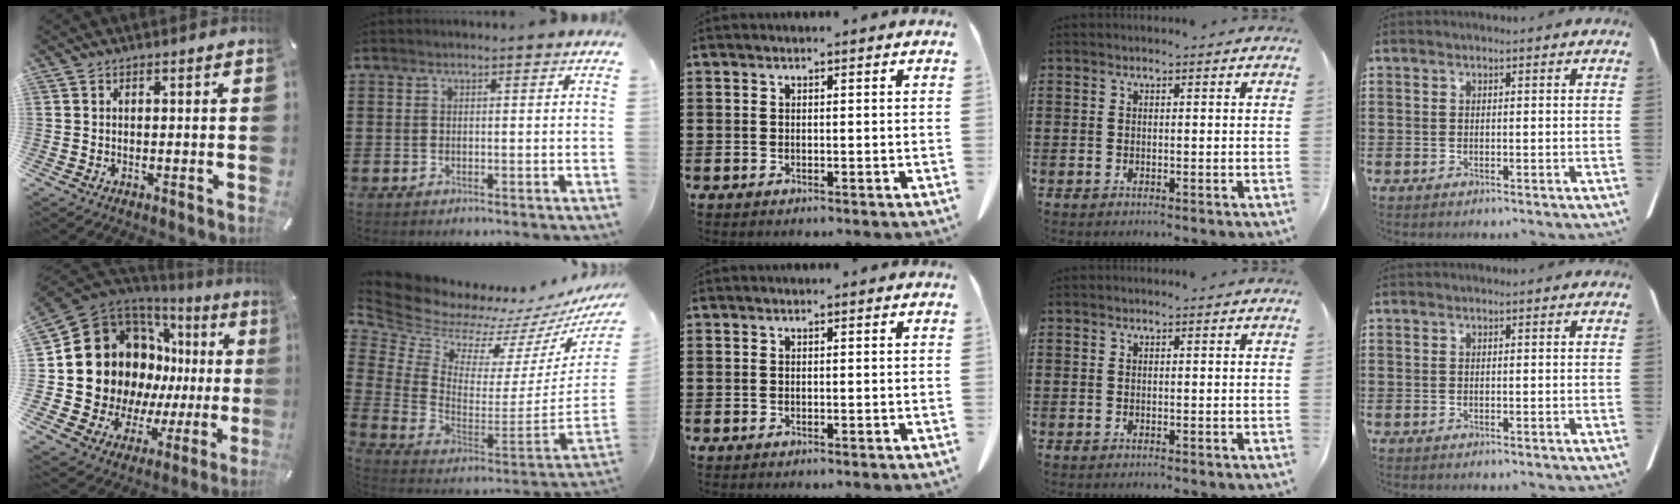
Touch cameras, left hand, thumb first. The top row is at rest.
{"thumb": {"total": 23.1, "force": [3.7, 18.1, 13.9], "torque": [-0.251, -0.052, 0.105]}, "index": {"total": 6.2, "force": [5.5, 2.7, 0.9], "torque": [-0.061, -0.061, 0.095]}}